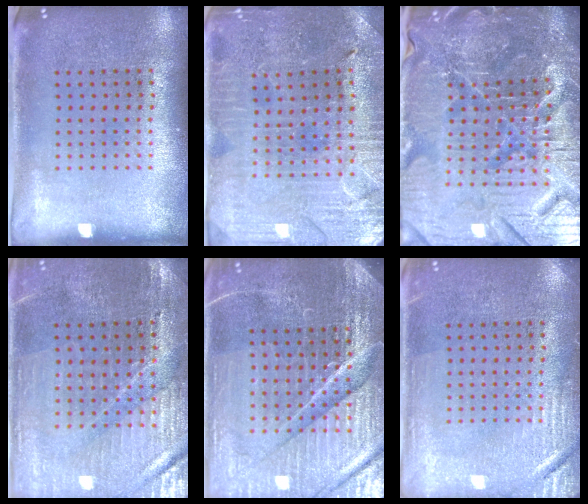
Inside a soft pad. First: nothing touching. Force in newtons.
{"total": 1.8, "press": 1.8, "slide": 0.4}
{"total": 6.5, "press": 6.0, "slide": 2.6}
{"total": 1.7, "press": 1.7, "slide": 0.3}
{"total": 6.1, "press": 5.5, "slide": 2.7}
{"total": 2.9, "press": 2.9, "slide": 0.3}